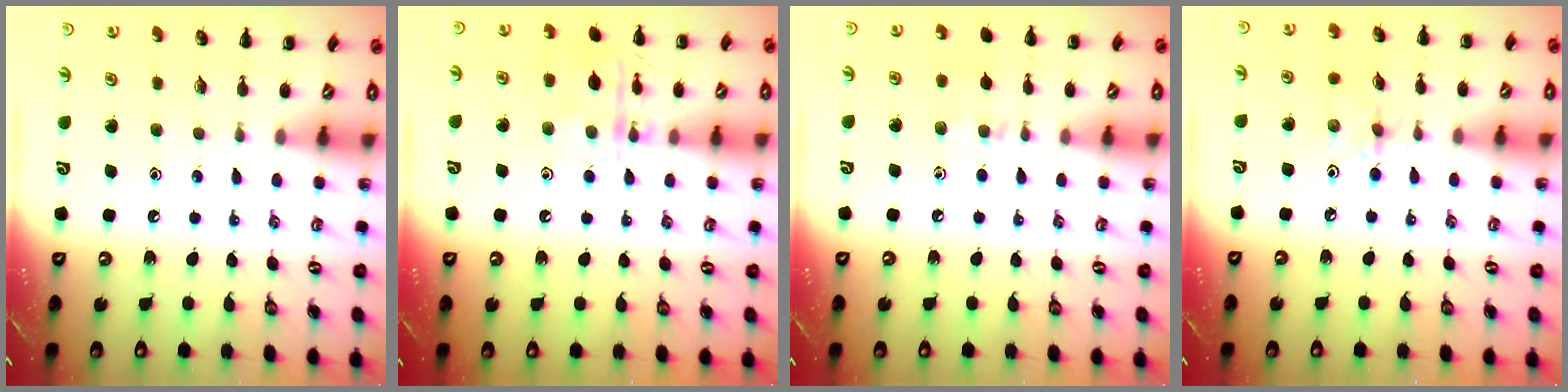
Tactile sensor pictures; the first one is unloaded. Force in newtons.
{"total": 11.2, "press": 11.2, "slide": 0.6}
{"total": 7.1, "press": 6.8, "slide": 2.1}
{"total": 2.9, "press": 2.9, "slide": 0.5}